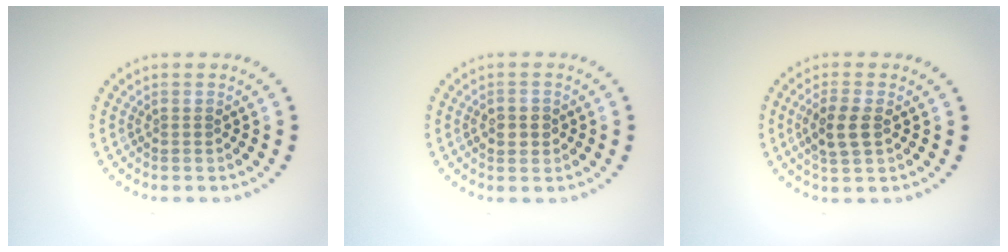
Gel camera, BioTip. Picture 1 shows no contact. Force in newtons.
{"total": 1.9, "press": 1.8, "slide": 0.4}
{"total": 2.8, "press": 2.7, "slide": 0.8}